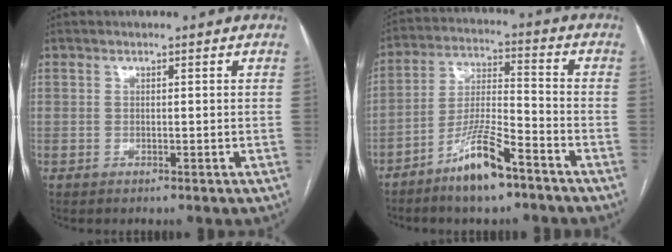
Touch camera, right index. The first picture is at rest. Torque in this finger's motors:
{"motor_torque": [1.06, -0.59, 0.50, 0.11]}